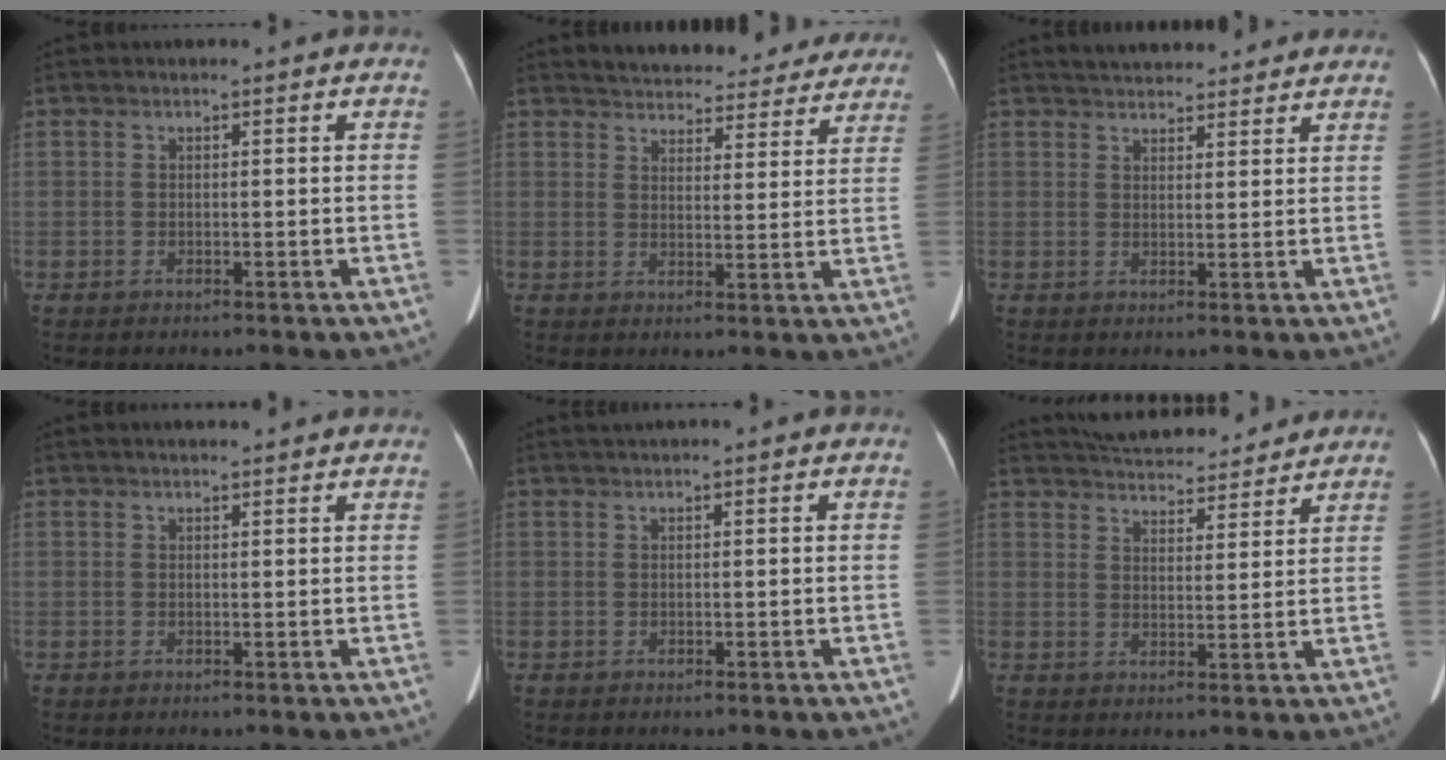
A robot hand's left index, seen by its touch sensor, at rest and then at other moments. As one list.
[{"total": 21.4, "force": [19.8, 6.2, 5.4], "torque": [-0.074, -0.014, 0.233]}, {"total": 9.9, "force": [9.0, 2.7, 2.9], "torque": [-0.034, 0.023, 0.115]}, {"total": 5.7, "force": [5.2, 0.7, 2.1], "torque": [-0.029, 0.025, 0.062]}, {"total": 1.1, "force": [0.9, -0.3, 0.4], "torque": [-0.009, 0.011, 0.023]}, {"total": 13.8, "force": [12.9, 2.9, 4.1], "torque": [-0.064, 0.020, 0.184]}]